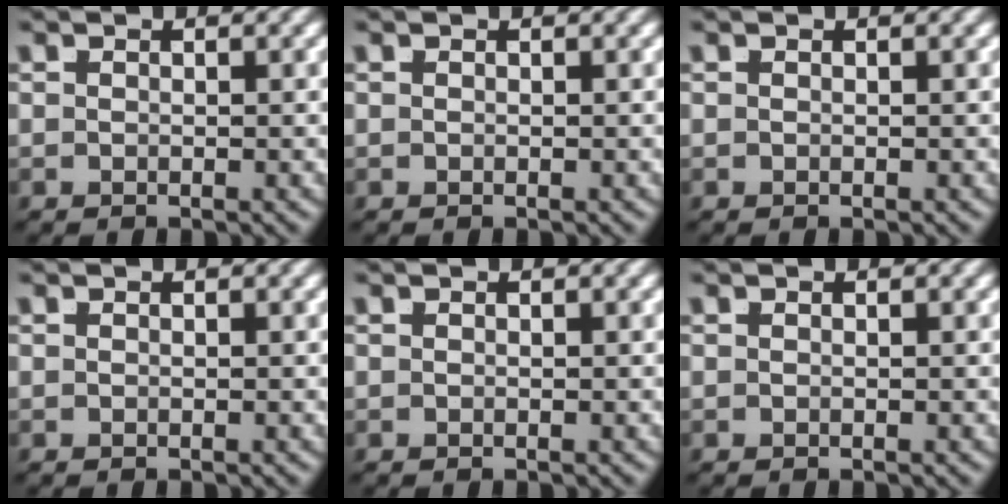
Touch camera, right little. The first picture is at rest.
{"total": 0.0}
{"total": 0.0}
{"total": 0.0}
{"total": 0.0}
{"total": 0.0}